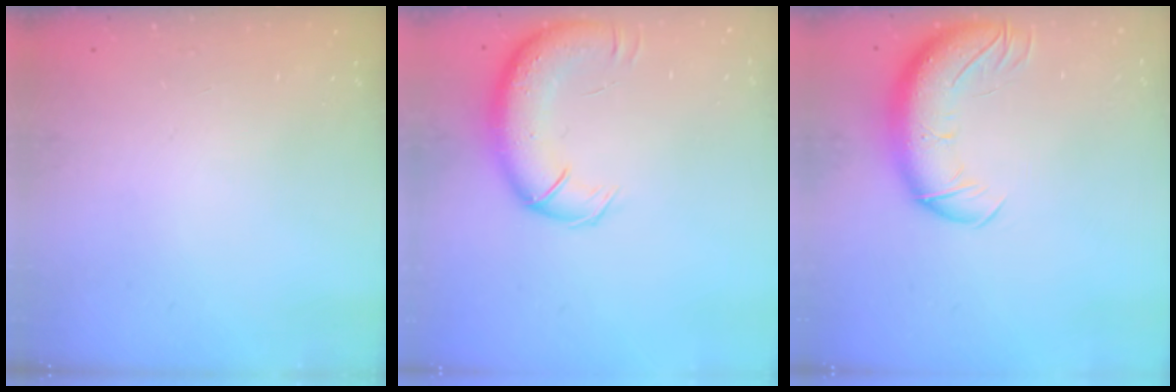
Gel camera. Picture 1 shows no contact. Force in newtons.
{"total": 13.8, "press": 13.3, "slide": 3.7}
{"total": 13.4, "press": 13.0, "slide": 3.3}